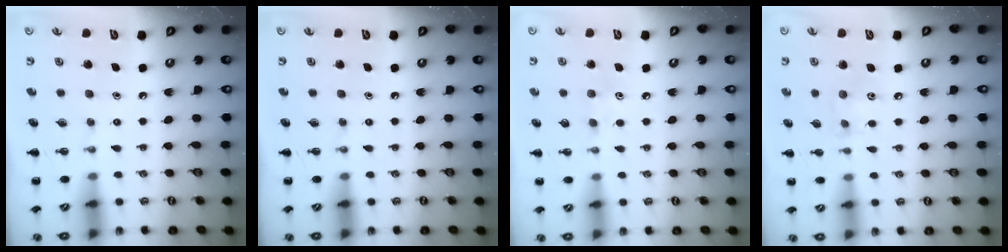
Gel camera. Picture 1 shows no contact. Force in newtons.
{"total": 0.0}
{"total": 5.7, "press": 5.4, "slide": 1.7}
{"total": 6.3, "press": 6.2, "slide": 1.1}